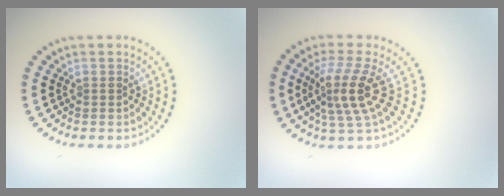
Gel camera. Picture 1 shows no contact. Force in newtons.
{"total": 4.0, "press": 3.0, "slide": 2.6}